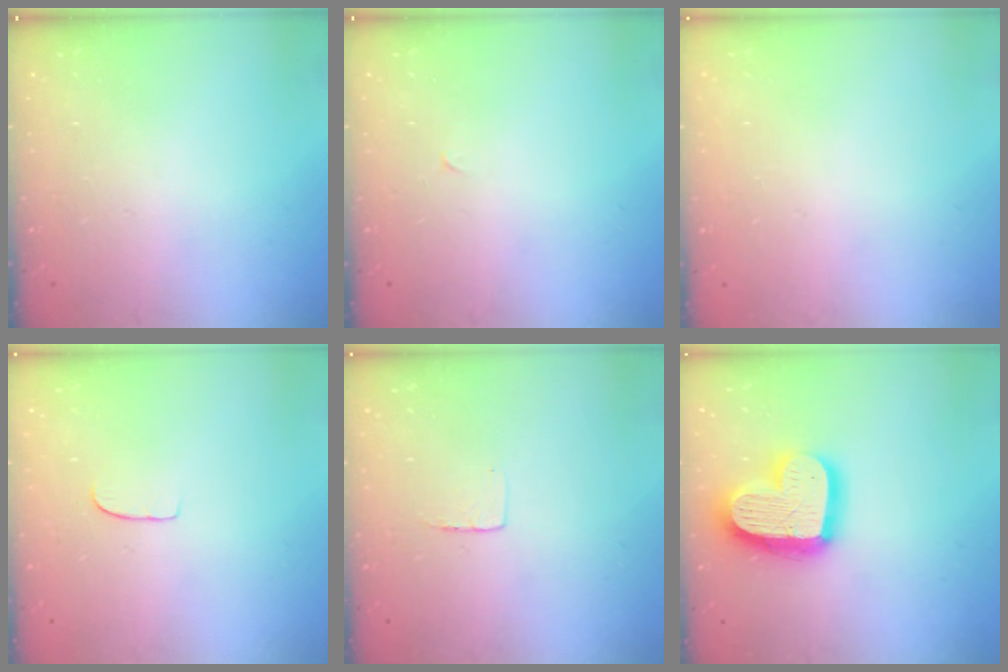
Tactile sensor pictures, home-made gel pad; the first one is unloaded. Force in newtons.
{"total": 0.0}
{"total": 0.0}
{"total": 5.0, "press": 4.9, "slide": 0.5}
{"total": 3.5, "press": 3.5, "slide": 0.3}
{"total": 19.4, "press": 19.3, "slide": 1.5}